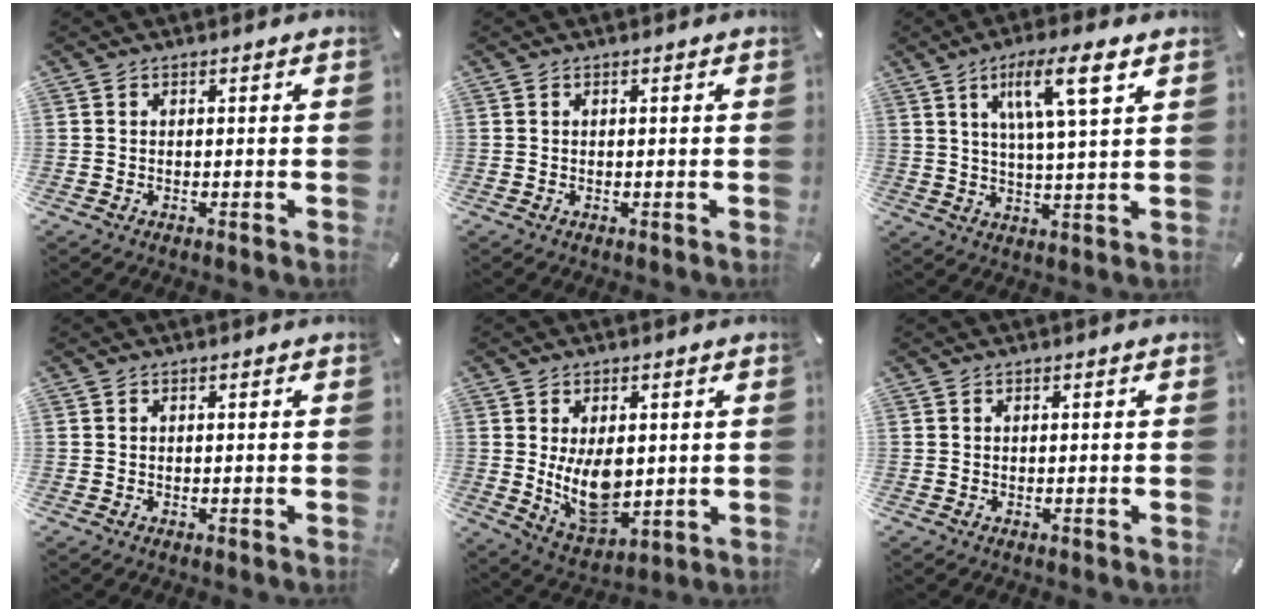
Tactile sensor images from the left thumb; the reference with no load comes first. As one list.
[{"total": 0.0}, {"total": 11.2, "force": [5.4, 1.6, 9.7], "torque": [-0.174, -0.008, 0.085]}, {"total": 0.0}, {"total": 11.2, "force": [1.1, 7.1, 8.6], "torque": [-0.155, -0.017, 0.018]}, {"total": 0.0}]